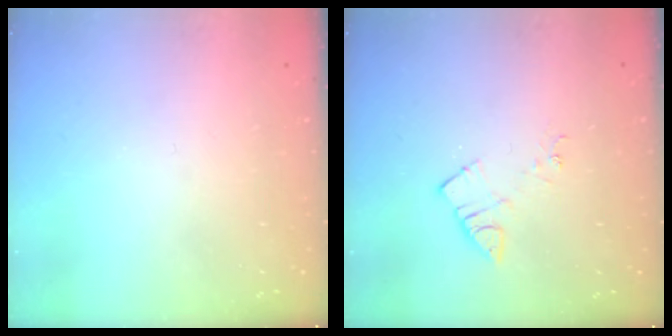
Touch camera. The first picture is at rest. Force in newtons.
{"total": 5.2, "press": 5.2, "slide": 0.7}